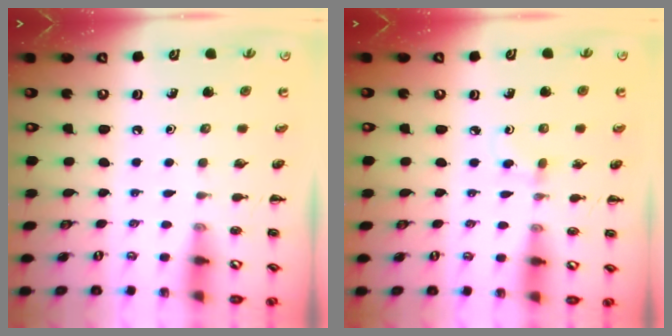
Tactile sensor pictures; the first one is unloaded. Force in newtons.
{"total": 2.7, "press": 2.4, "slide": 1.1}